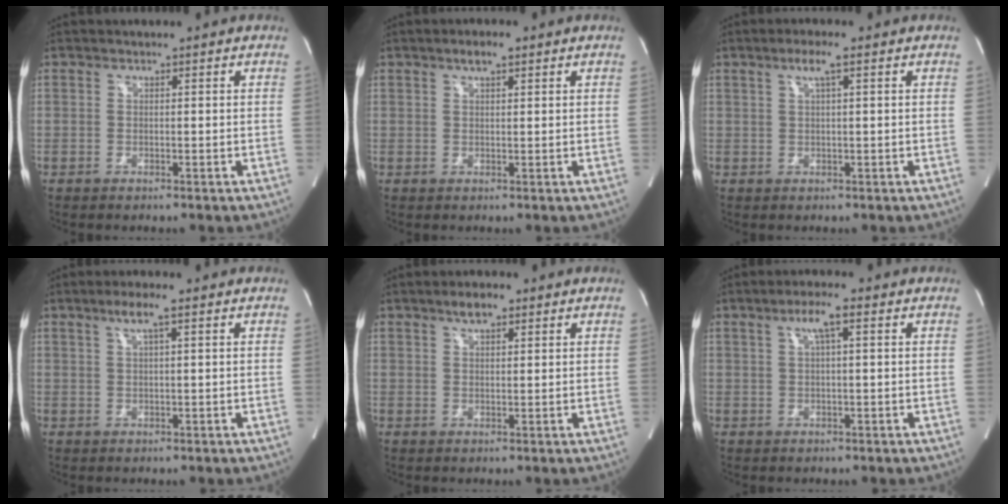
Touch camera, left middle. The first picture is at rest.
{"total": 2.5, "force": [1.7, 0.6, 1.7], "torque": [-0.035, 0.008, 0.027]}
{"total": 2.8, "force": [1.5, 0.0, 2.3], "torque": [-0.050, 0.006, 0.026]}
{"total": 3.2, "force": [1.9, 0.0, 2.7], "torque": [-0.057, 0.006, 0.032]}
{"total": 3.2, "force": [2.2, 1.0, 2.1], "torque": [-0.042, 0.009, 0.036]}
{"total": 3.8, "force": [1.7, 0.3, 3.4], "torque": [-0.063, 0.011, 0.027]}